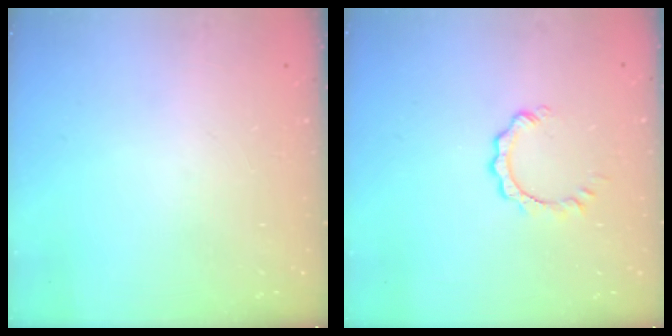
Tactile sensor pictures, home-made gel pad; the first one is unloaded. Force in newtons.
{"total": 2.9, "press": 2.8, "slide": 0.3}